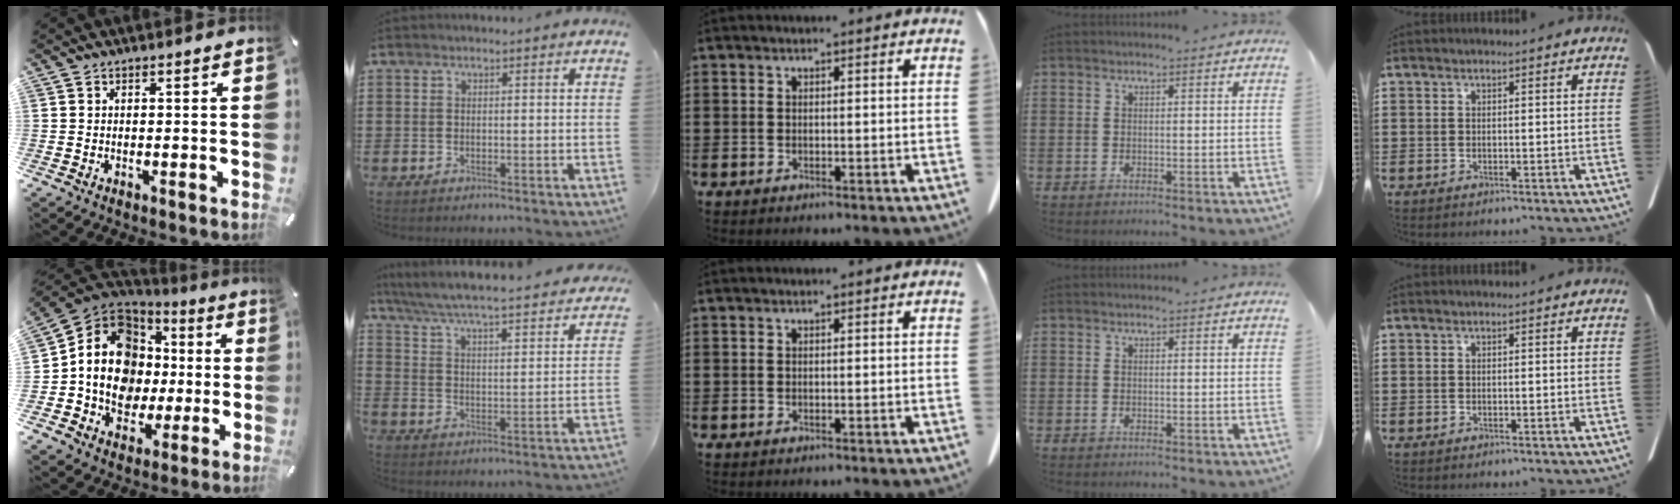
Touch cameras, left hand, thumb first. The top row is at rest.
{"thumb": {"total": 16.1, "force": [-0.1, 13.7, 8.5], "torque": [-0.176, -0.007, 0.003]}, "index": {"total": 5.0, "force": [4.7, -0.5, 1.6], "torque": [-0.056, -0.044, 0.071]}}